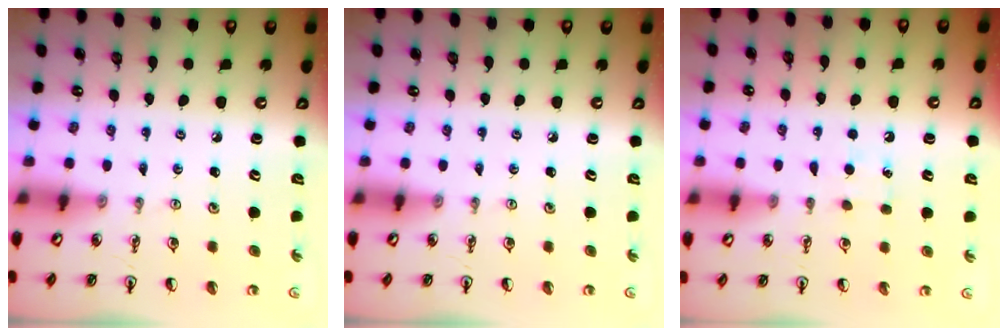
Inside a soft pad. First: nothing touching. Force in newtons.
{"total": 0.0}
{"total": 4.8, "press": 4.7, "slide": 0.6}